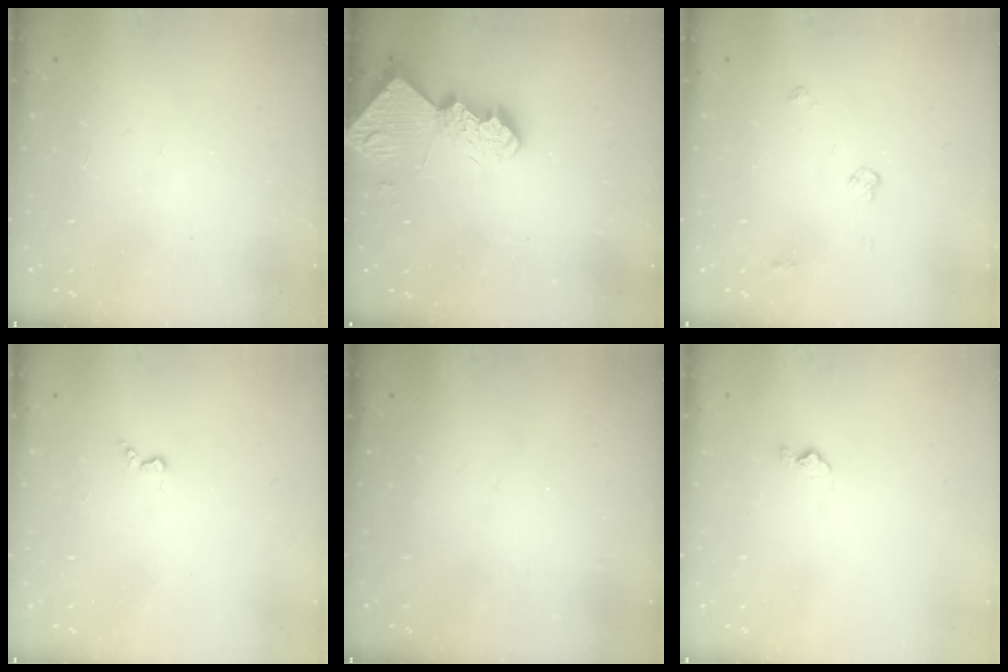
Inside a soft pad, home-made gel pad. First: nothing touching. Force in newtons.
{"total": 9.7, "press": 9.7, "slide": 0.9}
{"total": 4.6, "press": 4.5, "slide": 0.6}
{"total": 2.4, "press": 2.4, "slide": 0.4}
{"total": 0.0}
{"total": 3.3, "press": 3.3, "slide": 0.4}